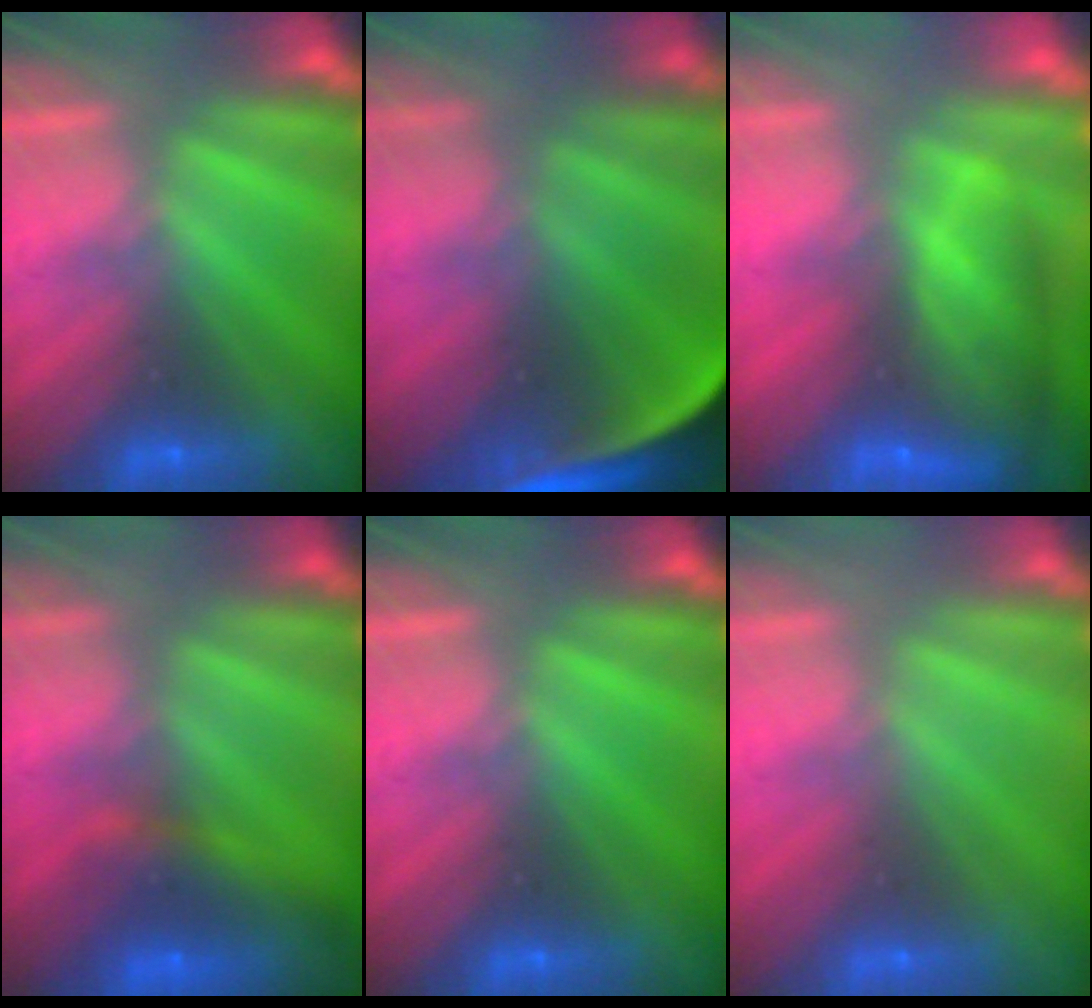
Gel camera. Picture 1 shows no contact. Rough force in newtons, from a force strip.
{"total": 11.6}
{"total": 7.8}
{"total": 7.1}
{"total": 0.0}
{"total": 3.2}